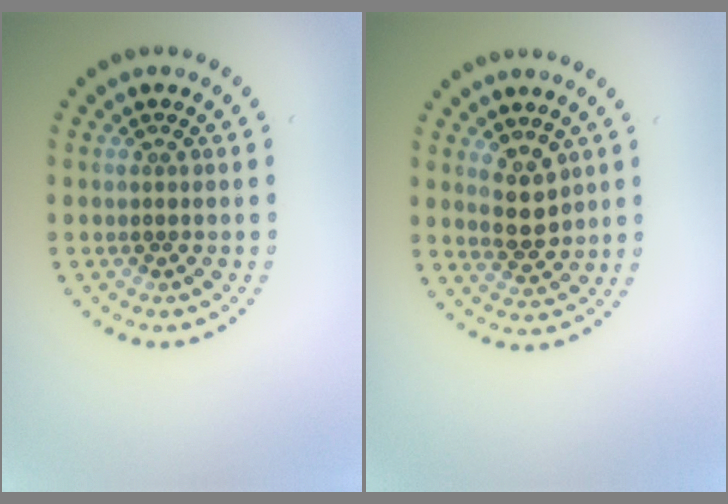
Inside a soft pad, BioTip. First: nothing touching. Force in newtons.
{"total": 2.8, "press": 2.7, "slide": 1.0}